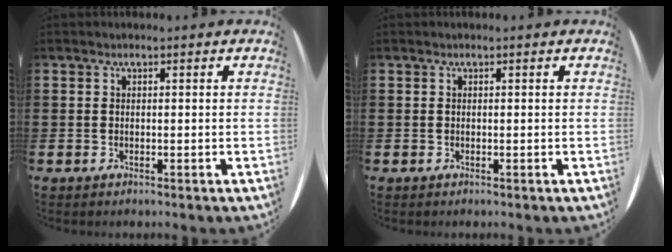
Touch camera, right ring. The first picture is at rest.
{"total": 0.0}